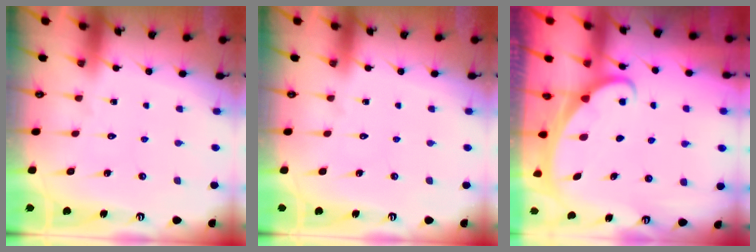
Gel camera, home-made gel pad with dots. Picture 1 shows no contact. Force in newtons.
{"total": 0.0}
{"total": 1.6, "press": 1.6, "slide": 0.1}